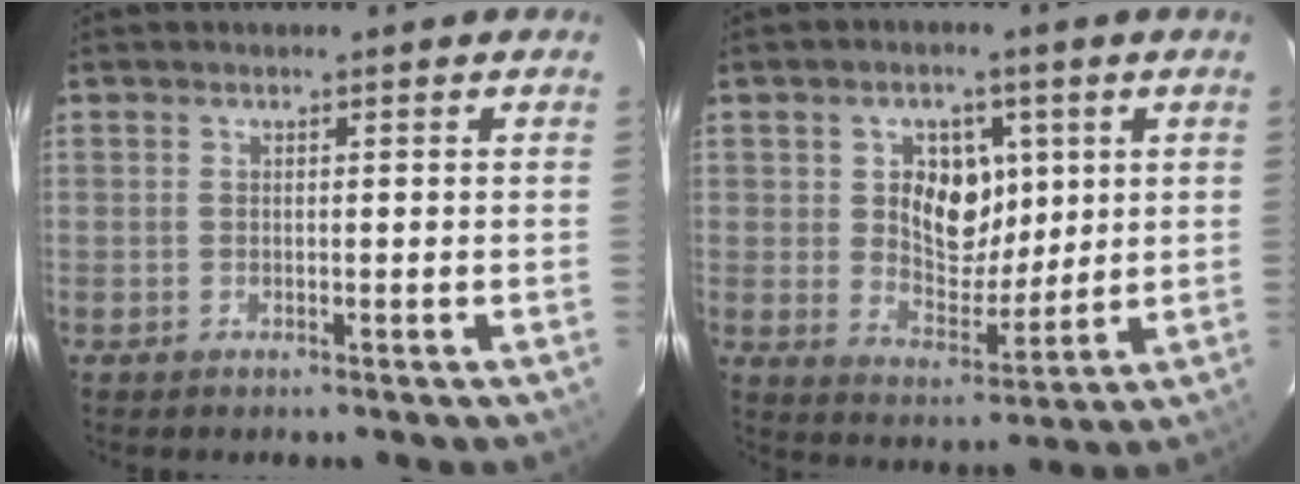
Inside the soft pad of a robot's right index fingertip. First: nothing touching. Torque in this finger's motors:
{"motor_torque": [0.65, 0.17, 0.26, 0.08]}